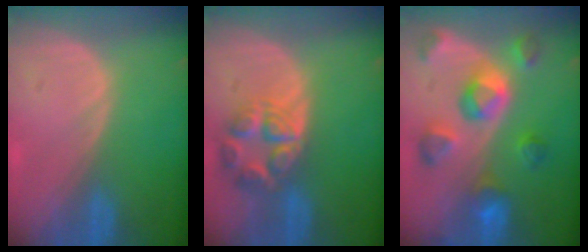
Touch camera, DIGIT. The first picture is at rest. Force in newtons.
{"total": 7.7, "press": 6.8, "slide": 3.7}
{"total": 9.7, "press": 8.7, "slide": 4.3}